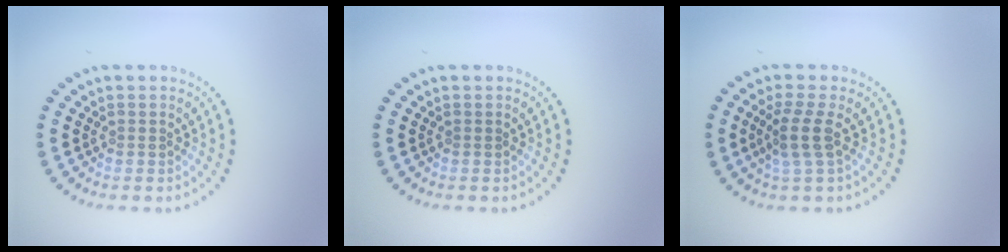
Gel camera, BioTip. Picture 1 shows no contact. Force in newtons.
{"total": 0.0}
{"total": 2.6, "press": 2.1, "slide": 1.6}